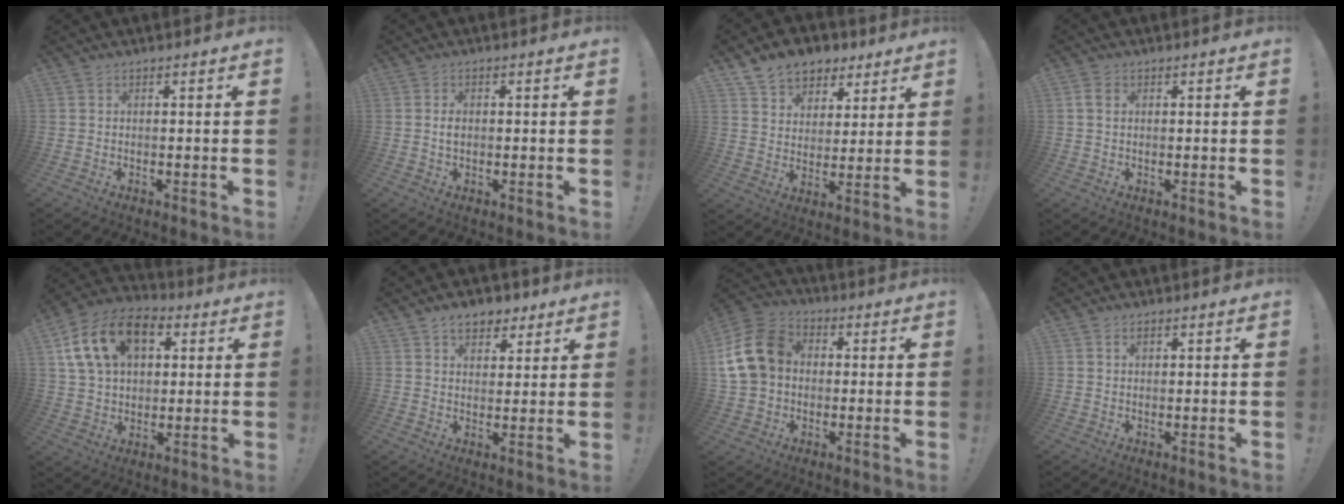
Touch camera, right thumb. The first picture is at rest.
{"total": 1.9, "force": [0.1, 1.3, 1.3], "torque": [-0.019, 0.003, 0.000]}
{"total": 10.8, "force": [7.4, 7.2, 2.8], "torque": [-0.039, -0.051, 0.143]}
{"total": 2.6, "force": [0.9, 1.8, 1.7], "torque": [-0.029, 0.006, 0.016]}
{"total": 17.9, "force": [7.1, 12.1, 11.2], "torque": [-0.182, -0.015, 0.131]}
{"total": 7.8, "force": [4.8, 5.2, 3.2], "torque": [-0.035, -0.021, 0.089]}
{"total": 16.0, "force": [2.3, 12.7, 9.5], "torque": [-0.169, 0.010, 0.049]}
{"total": 1.5, "force": [0.8, 0.9, 0.7], "torque": [-0.007, 0.000, 0.014]}